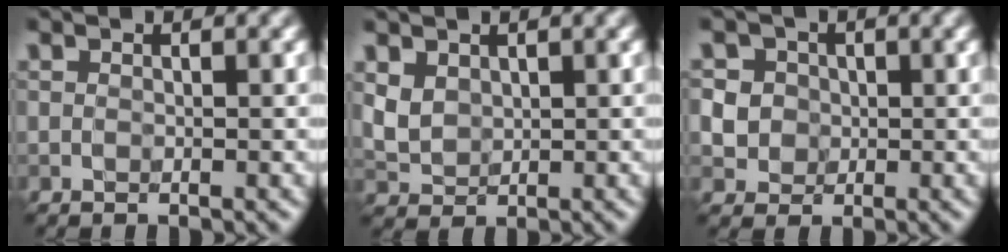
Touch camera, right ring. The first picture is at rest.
{"total": 2.3, "force": [1.0, 1.7, 1.2], "torque": [-0.030, -0.003, 0.024]}
{"total": 6.0, "force": [1.5, 5.4, 2.2], "torque": [-0.044, 0.031, 0.012]}